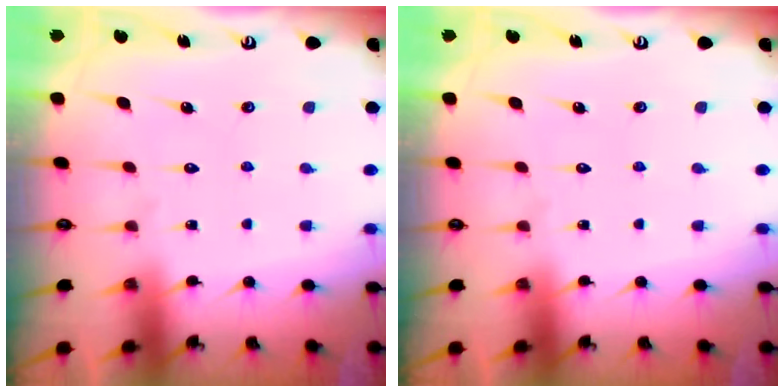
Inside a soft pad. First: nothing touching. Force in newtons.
{"total": 0.0}